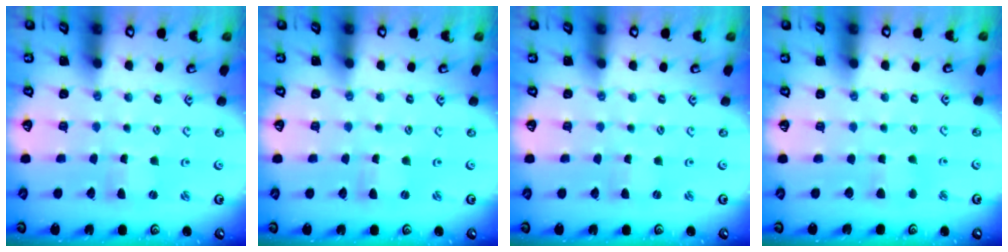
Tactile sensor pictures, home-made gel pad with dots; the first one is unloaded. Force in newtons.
{"total": 0.0}
{"total": 0.0}
{"total": 2.7, "press": 2.6, "slide": 0.8}